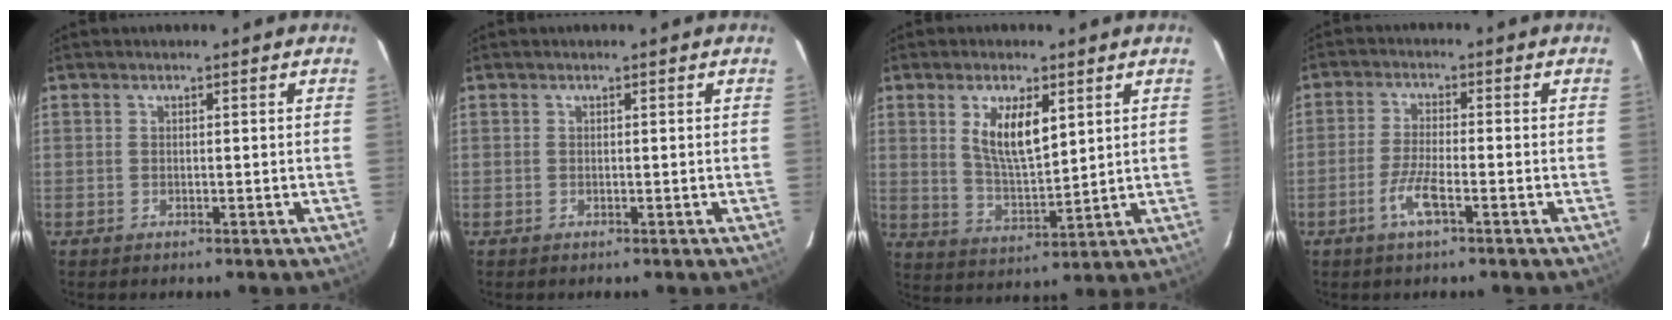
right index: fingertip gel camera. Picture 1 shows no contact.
{"total": 0.0}
{"total": 8.9, "force": [3.5, 3.4, 7.5], "torque": [-0.137, -0.004, 0.074]}
{"total": 5.3, "force": [-2.7, 0.6, 4.5], "torque": [-0.098, -0.004, -0.056]}